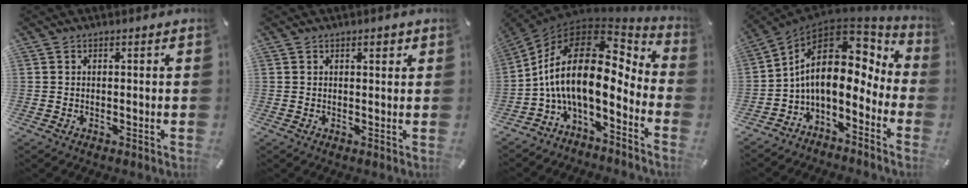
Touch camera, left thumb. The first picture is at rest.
{"total": 1.8, "force": [0.9, 0.8, 1.3], "torque": [-0.020, 0.000, 0.013]}
{"total": 20.2, "force": [0.4, 9.9, 17.7], "torque": [-0.365, -0.032, 0.005]}
{"total": 14.4, "force": [2.3, 8.5, 11.3], "torque": [-0.211, -0.031, 0.041]}